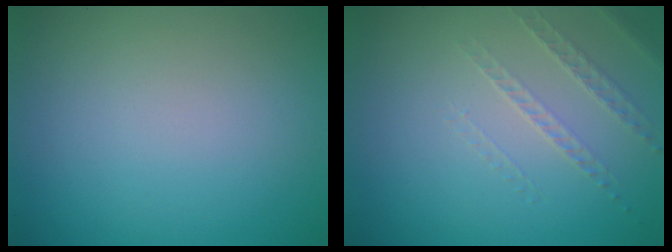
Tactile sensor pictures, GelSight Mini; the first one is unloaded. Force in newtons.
{"total": 1.3, "press": 0.9, "slide": 0.9}